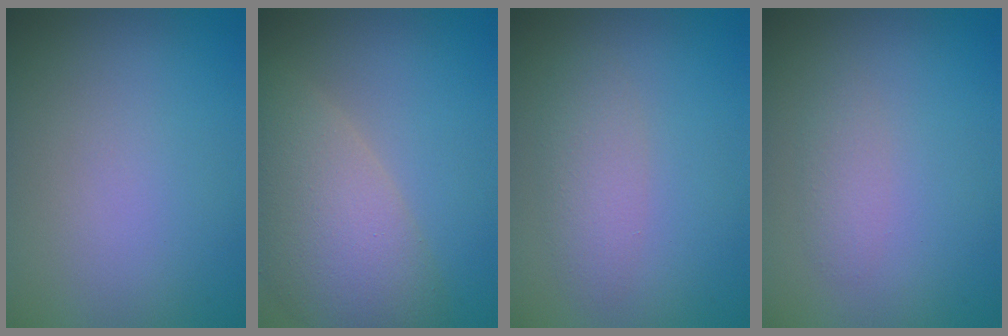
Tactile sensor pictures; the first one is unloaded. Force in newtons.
{"total": 8.8, "press": 8.7, "slide": 1.0}
{"total": 2.3, "press": 2.3, "slide": 0.2}
{"total": 1.3, "press": 1.3, "slide": 0.0}